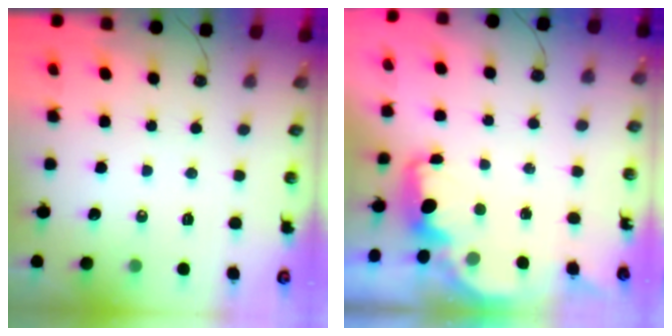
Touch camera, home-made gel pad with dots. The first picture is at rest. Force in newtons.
{"total": 2.1, "press": 2.0, "slide": 0.7}